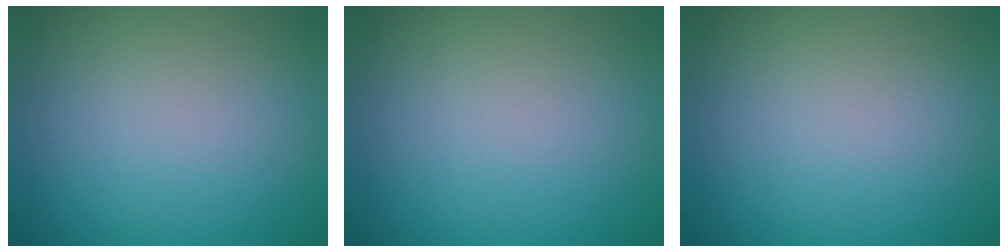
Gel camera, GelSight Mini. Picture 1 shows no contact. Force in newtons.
{"total": 0.0}
{"total": 0.0}